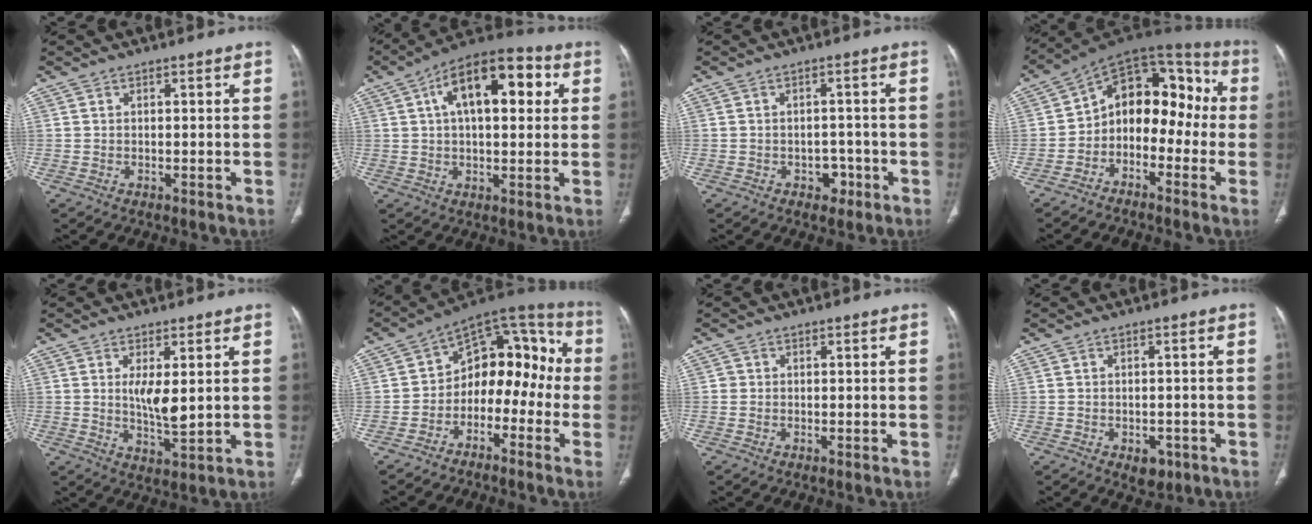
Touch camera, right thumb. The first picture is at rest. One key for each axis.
{"total": 17.1, "fx": 4.9, "fy": 8.3, "fz": 14.1, "tx": -0.194, "ty": 0.024, "tz": 0.068}
{"total": 3.3, "fx": -1.6, "fy": 2.5, "fz": 1.5, "tx": 0.002, "ty": 0.013, "tz": -0.019}
{"total": 14.8, "fx": -2.3, "fy": 10.3, "fz": 10.4, "tx": -0.097, "ty": 0.077, "tz": -0.052}
{"total": 6.0, "fx": 1.2, "fy": 1.8, "fz": 5.6, "tx": -0.100, "ty": -0.021, "tz": 0.028}
{"total": 14.4, "fx": -3.7, "fy": 10.0, "fz": 9.7, "tx": -0.080, "ty": 0.085, "tz": -0.069}
{"total": 0.8, "fx": 0.0, "fy": 0.8, "fz": 0.1, "tx": 0.003, "ty": 0.004, "tz": 0.000}
{"total": 3.4, "fx": -1.6, "fy": 2.2, "fz": 2.0, "tx": -0.011, "ty": 0.005, "tz": -0.012}